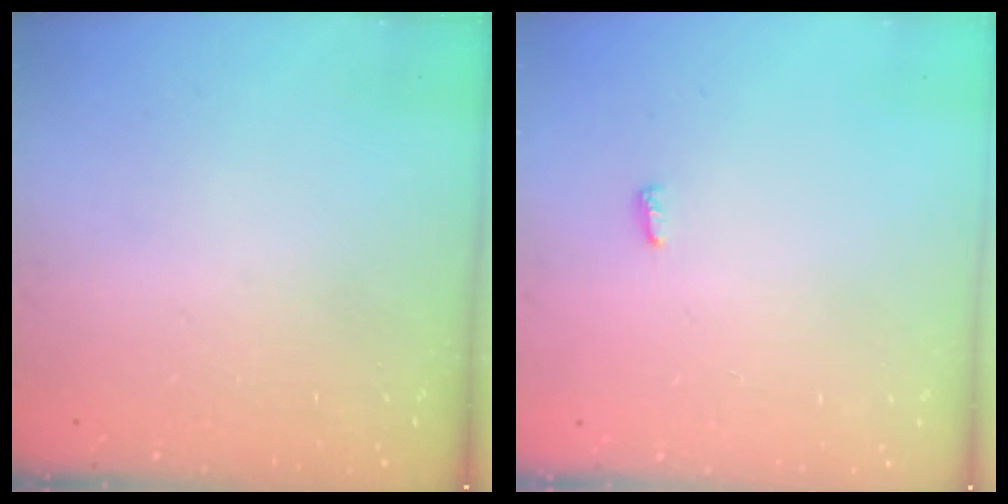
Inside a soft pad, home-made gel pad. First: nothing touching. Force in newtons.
{"total": 2.8, "press": 2.8, "slide": 0.5}